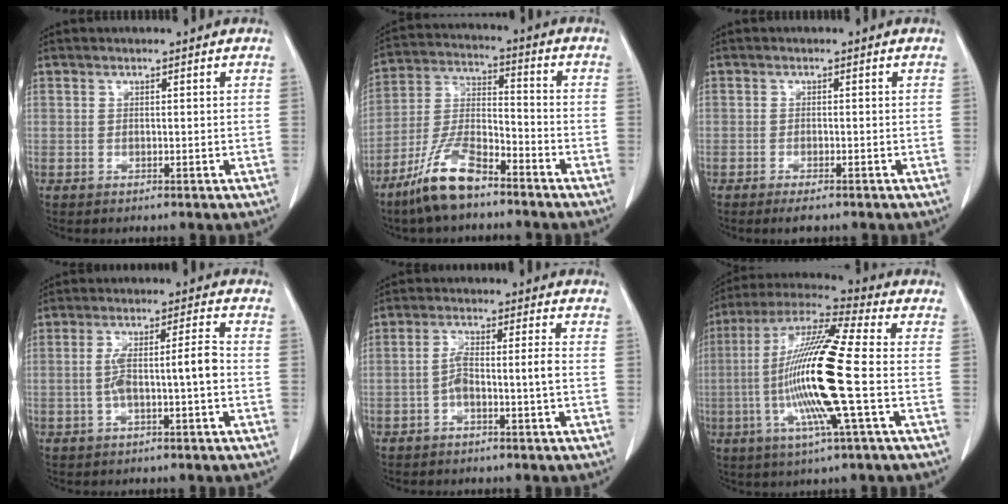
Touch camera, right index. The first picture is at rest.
{"total": 11.2, "force": [-8.1, 2.9, 7.1], "torque": [-0.155, -0.009, -0.161]}
{"total": 2.3, "force": [-1.7, 0.5, 1.4], "torque": [-0.023, -0.004, -0.025]}
{"total": 6.4, "force": [-1.2, 0.6, 6.3], "torque": [-0.120, 0.025, -0.016]}
{"total": 4.6, "force": [-1.4, 0.2, 4.4], "torque": [-0.087, 0.020, -0.022]}
{"total": 17.3, "force": [-2.7, -0.1, 17.1], "torque": [-0.343, -0.006, -0.064]}